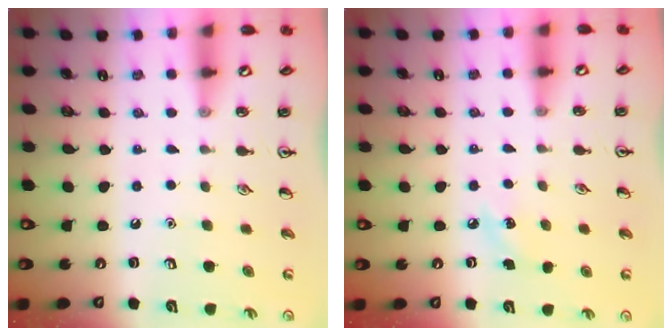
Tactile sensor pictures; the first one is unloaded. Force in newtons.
{"total": 5.0, "press": 4.7, "slide": 1.5}